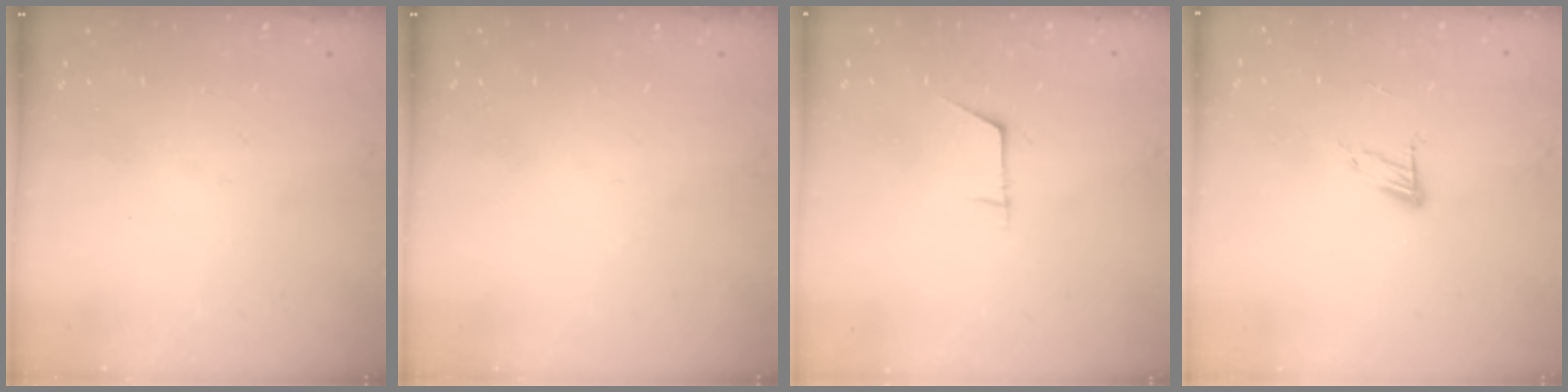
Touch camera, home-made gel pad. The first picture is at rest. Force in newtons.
{"total": 0.0}
{"total": 4.8, "press": 4.7, "slide": 0.4}
{"total": 5.9, "press": 5.9, "slide": 0.6}